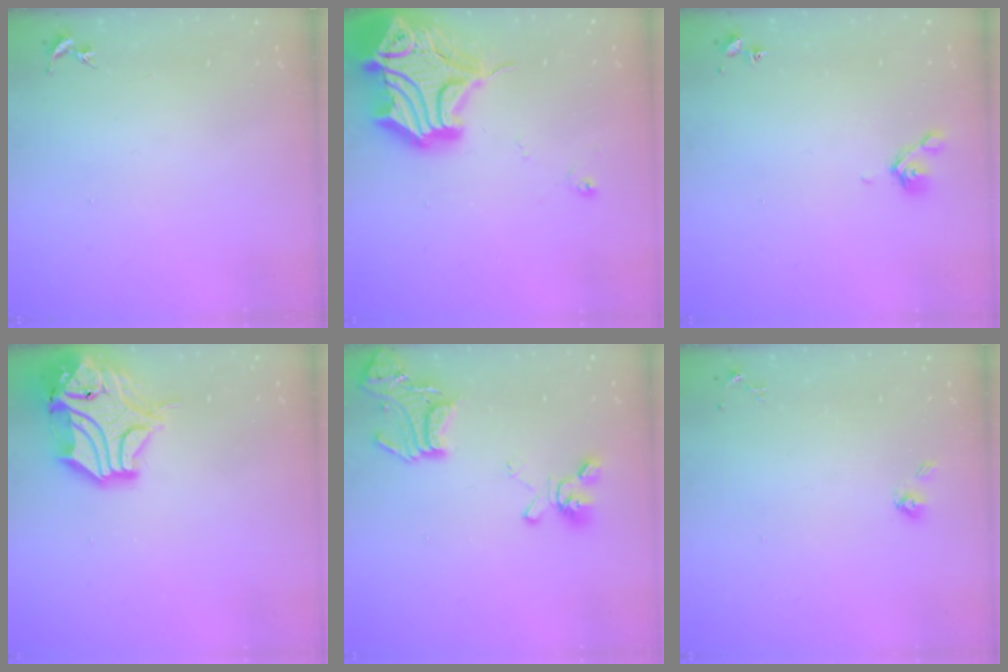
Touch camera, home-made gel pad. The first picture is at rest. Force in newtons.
{"total": 26.3, "press": 26.1, "slide": 3.2}
{"total": 5.2, "press": 5.1, "slide": 1.0}
{"total": 17.4, "press": 17.2, "slide": 2.4}
{"total": 18.0, "press": 17.9, "slide": 1.7}
{"total": 4.2, "press": 3.8, "slide": 1.7}